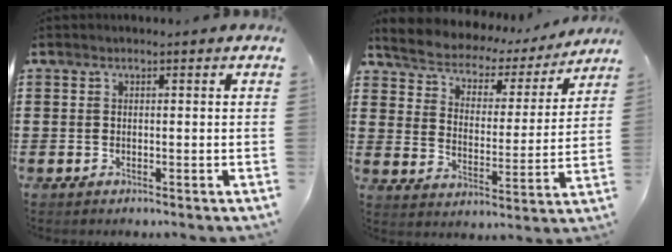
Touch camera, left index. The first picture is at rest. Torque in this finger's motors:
{"motor_torque": [0.95, -1.19, 0.36, 0.09]}